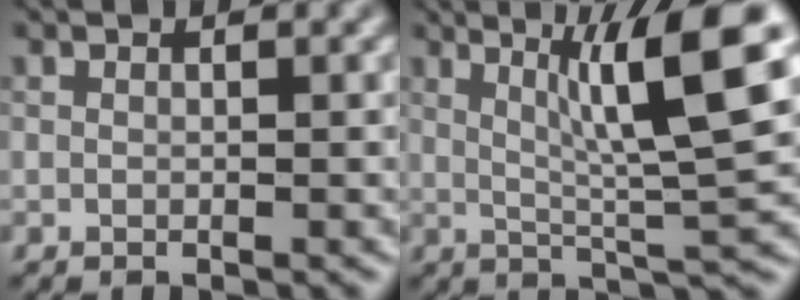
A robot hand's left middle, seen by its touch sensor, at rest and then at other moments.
{"total": 8.9, "force": [2.9, 1.1, 8.3], "torque": [-0.123, 0.007, 0.052]}